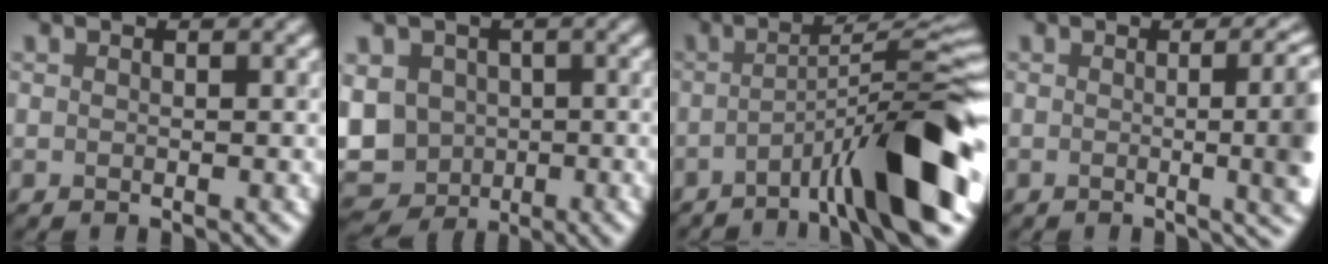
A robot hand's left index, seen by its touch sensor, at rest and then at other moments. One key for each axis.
{"total": 9.0, "fx": -0.9, "fy": 7.8, "fz": 4.3, "tx": -0.088, "ty": 0.003, "tz": -0.035}
{"total": 10.4, "fx": -4.4, "fy": 1.3, "fz": 9.3, "tx": -0.122, "ty": 0.028, "tz": -0.078}
{"total": 8.9, "fx": -0.5, "fy": 3.8, "fz": 8.0, "tx": -0.059, "ty": 0.002, "tz": -0.008}